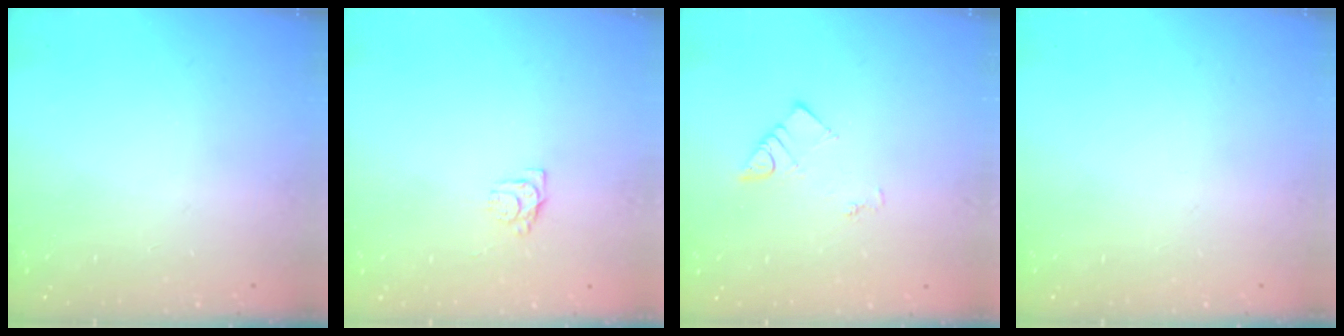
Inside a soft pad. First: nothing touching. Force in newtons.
{"total": 4.7, "press": 4.6, "slide": 0.7}
{"total": 3.5, "press": 3.5, "slide": 0.4}
{"total": 0.0}